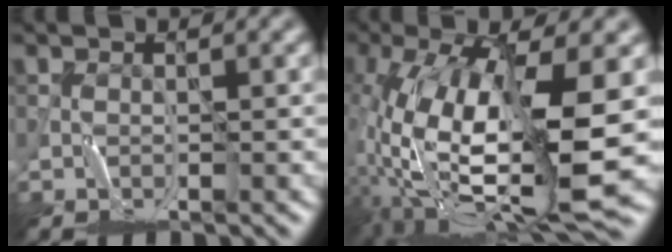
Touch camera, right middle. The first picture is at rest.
{"total": 14.4, "force": [0.5, 4.6, 13.6], "torque": [-0.272, -0.008, 0.021]}